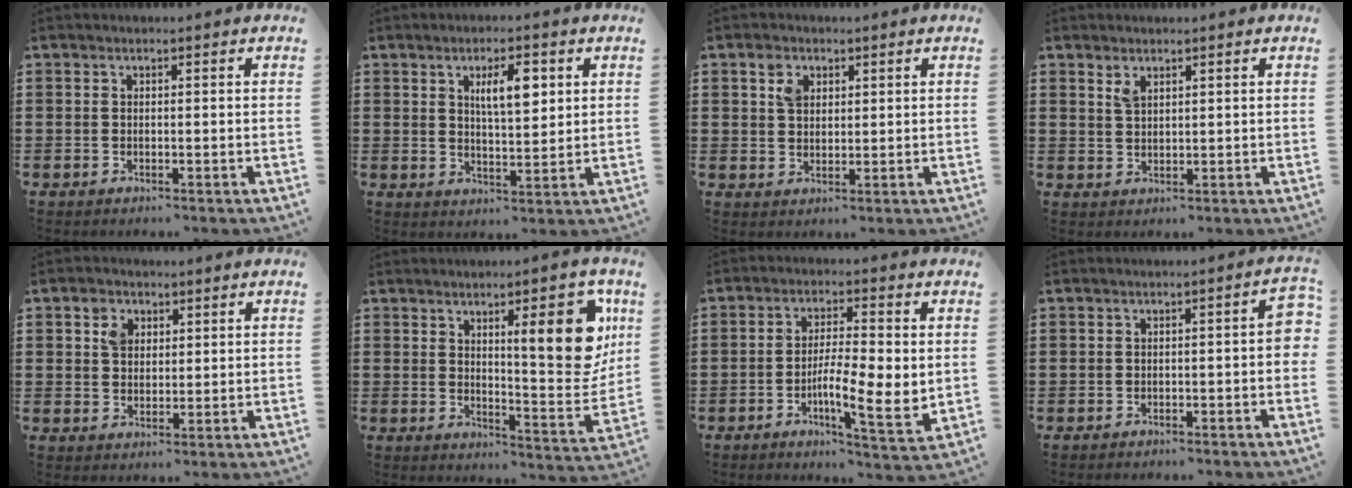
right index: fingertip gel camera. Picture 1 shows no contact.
{"total": 5.9, "force": [2.2, 2.1, 5.1], "torque": [-0.089, 0.002, 0.031]}
{"total": 3.3, "force": [1.7, 2.3, 1.6], "torque": [-0.033, 0.004, 0.029]}
{"total": 1.7, "force": [1.2, 0.8, 0.9], "torque": [-0.020, 0.002, 0.022]}
{"total": 3.4, "force": [1.5, 2.7, 1.4], "torque": [-0.038, 0.010, 0.027]}
{"total": 12.5, "force": [5.1, 3.6, 10.9], "torque": [-0.143, -0.023, 0.077]}
{"total": 7.3, "force": [-1.1, 1.5, 7.1], "torque": [-0.128, -0.007, -0.021]}
{"total": 2.9, "force": [-1.4, 0.6, 2.4], "torque": [-0.031, 0.001, -0.029]}